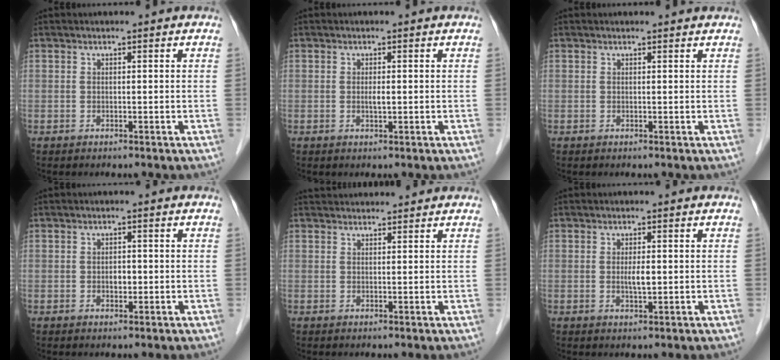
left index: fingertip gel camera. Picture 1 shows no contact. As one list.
[{"total": 1.0, "force": [0.0, 0.2, 1.0], "torque": [-0.020, -0.001, 0.000]}, {"total": 1.3, "force": [1.3, 0.1, 0.1], "torque": [-0.012, 0.002, 0.012]}, {"total": 1.5, "force": [-0.3, 0.9, 1.1], "torque": [-0.019, 0.003, -0.002]}, {"total": 5.3, "force": [5.1, 0.9, 1.0], "torque": [-0.011, 0.038, 0.070]}, {"total": 2.0, "force": [0.0, 0.5, 2.0], "torque": [-0.039, -0.001, 0.002]}]